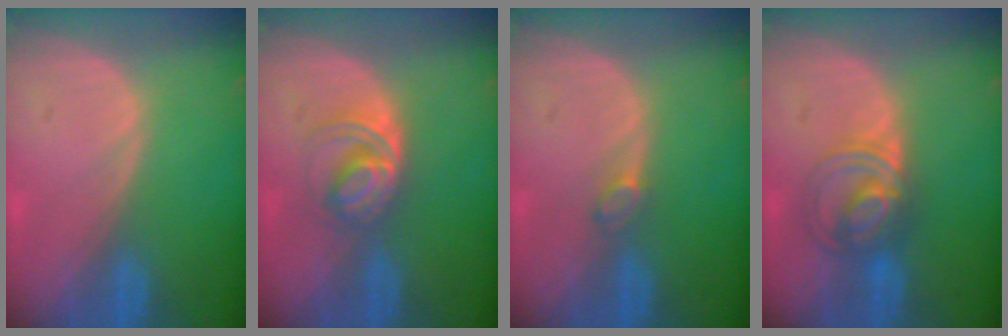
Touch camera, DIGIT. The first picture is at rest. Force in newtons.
{"total": 5.1, "press": 5.0, "slide": 1.3}
{"total": 1.4, "press": 1.4, "slide": 0.2}
{"total": 5.9, "press": 5.9, "slide": 0.9}